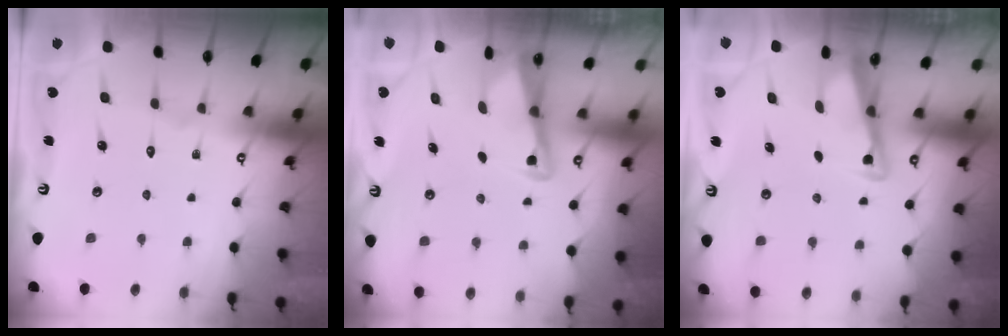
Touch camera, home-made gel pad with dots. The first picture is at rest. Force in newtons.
{"total": 2.9, "press": 2.8, "slide": 0.4}
{"total": 3.4, "press": 3.4, "slide": 0.4}